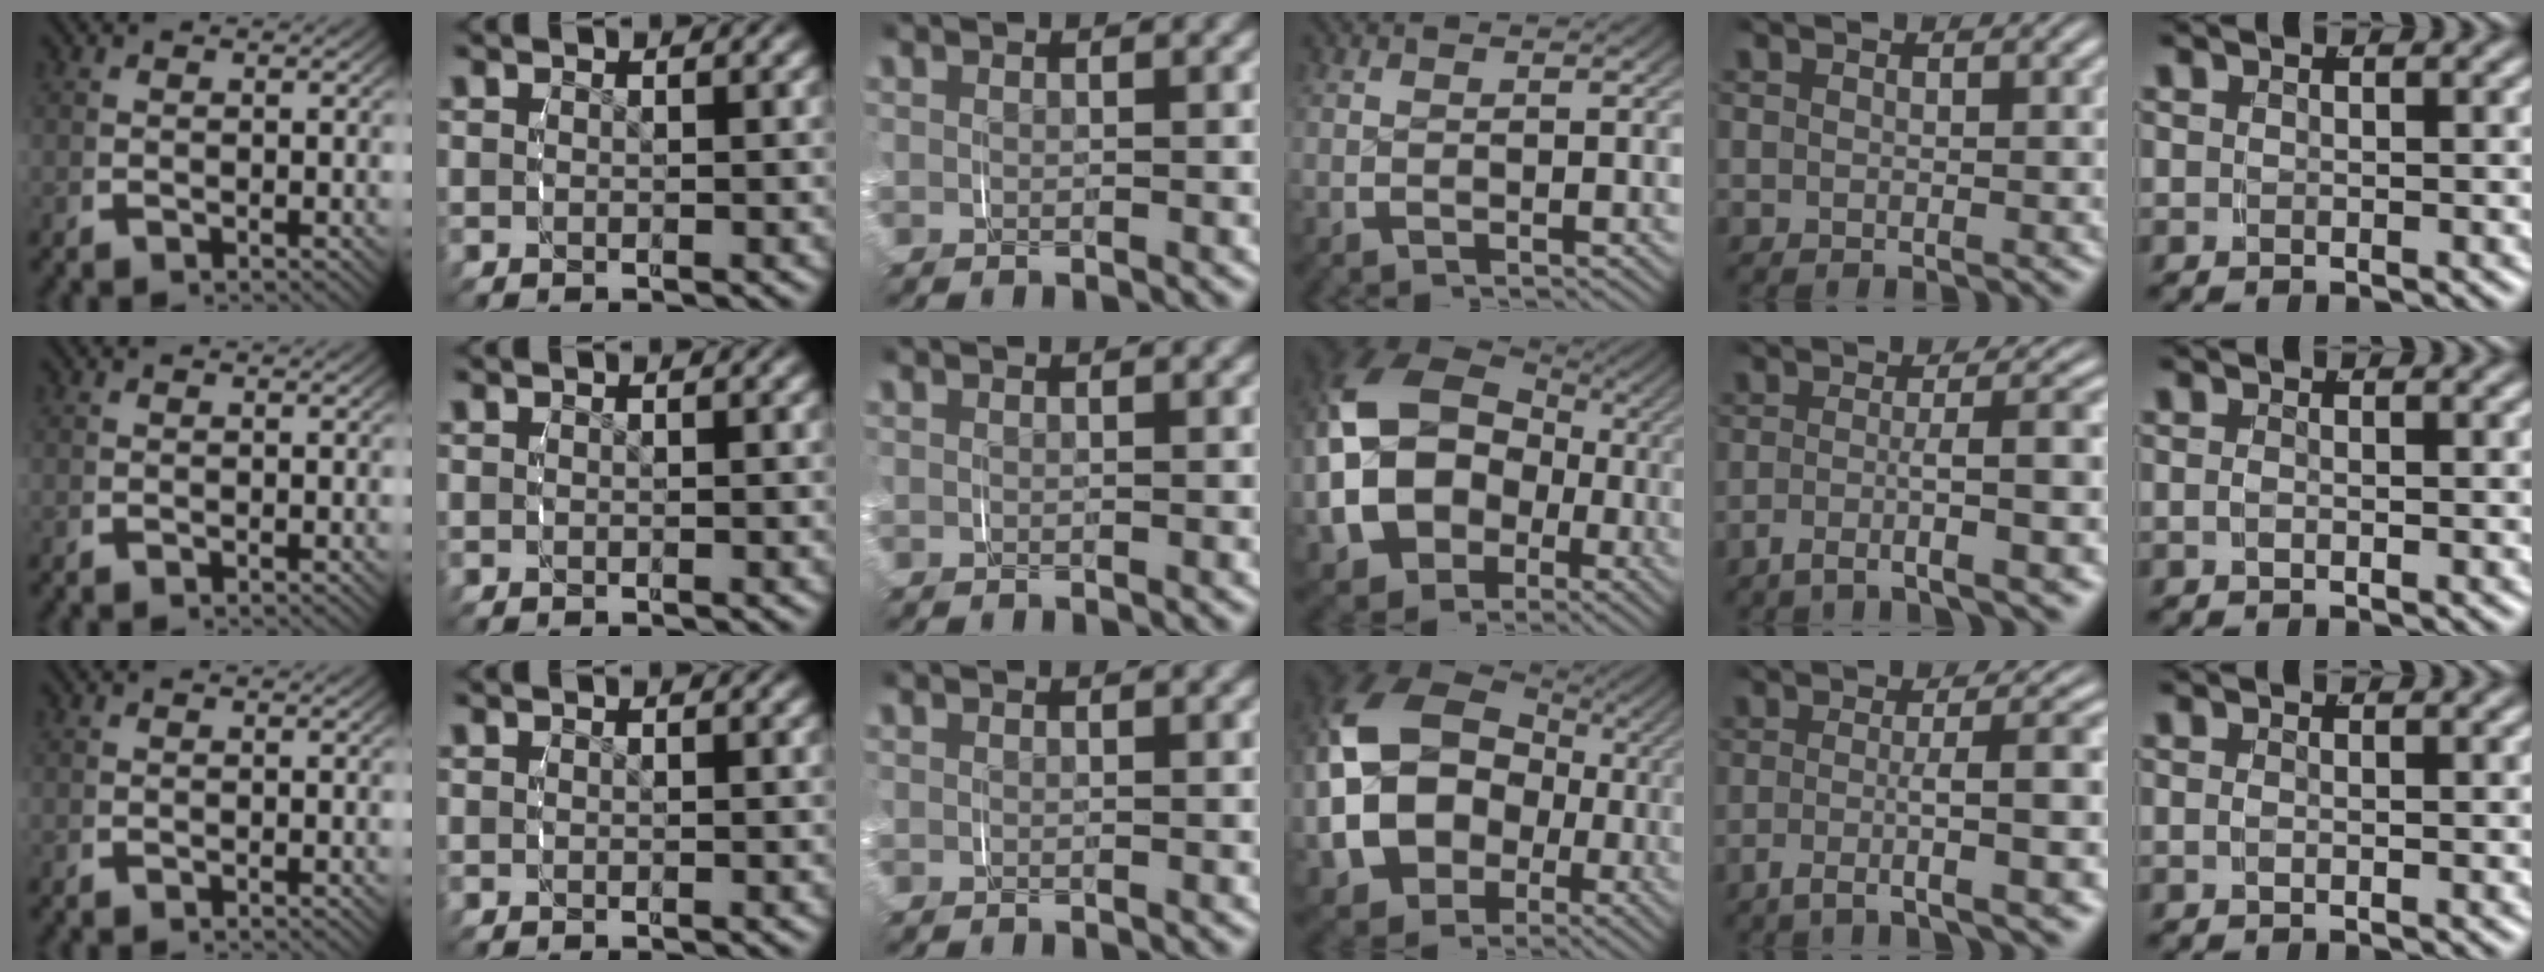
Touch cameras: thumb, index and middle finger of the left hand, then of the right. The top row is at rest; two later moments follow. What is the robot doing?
{"motion": "grasp_and_lifting", "object": "paper"}